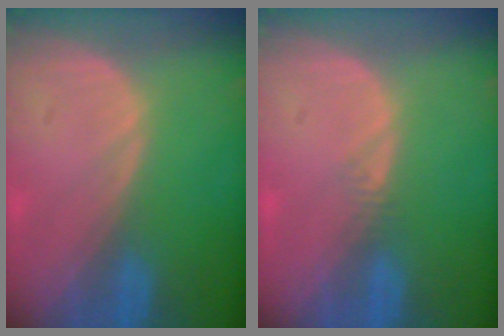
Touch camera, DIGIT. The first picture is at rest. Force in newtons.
{"total": 0.9, "press": 0.8, "slide": 0.4}